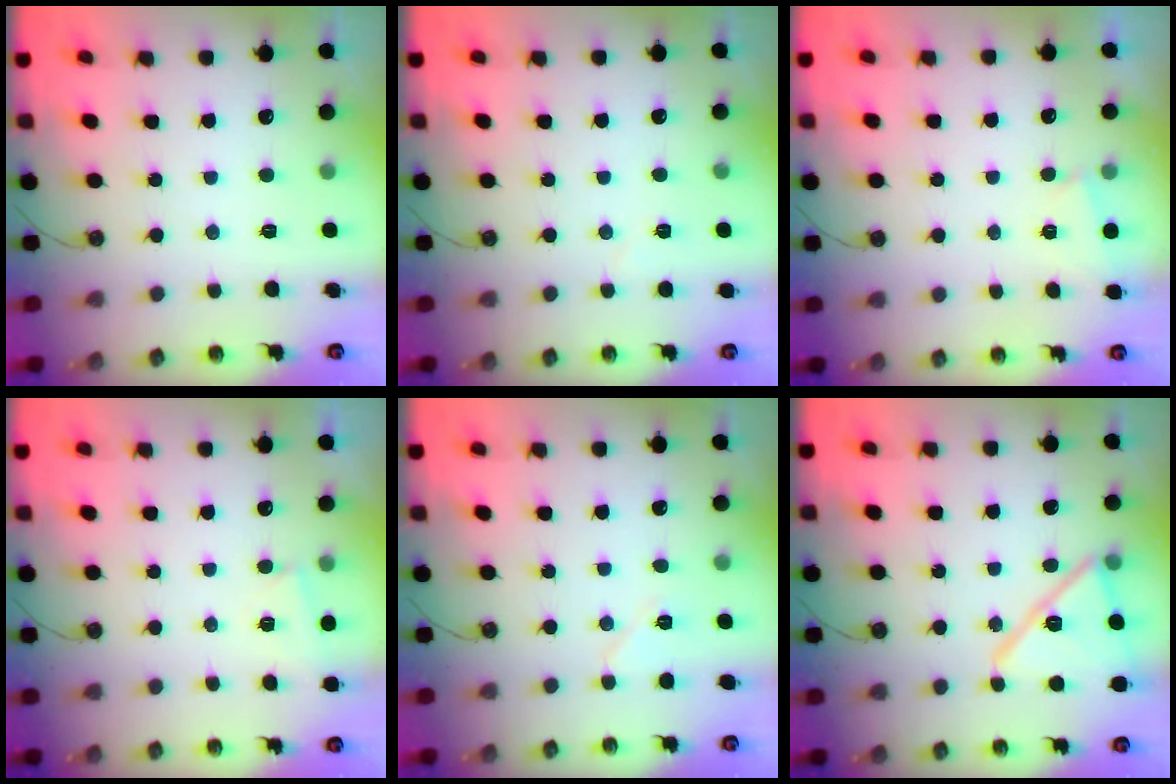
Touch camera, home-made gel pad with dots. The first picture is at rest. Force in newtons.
{"total": 3.4, "press": 3.3, "slide": 0.9}
{"total": 6.2, "press": 0.1, "slide": 6.2}
{"total": 3.1, "press": 2.7, "slide": 1.6}
{"total": 5.2, "press": 4.8, "slide": 2.1}
{"total": 16.1, "press": 16.1, "slide": 0.7}